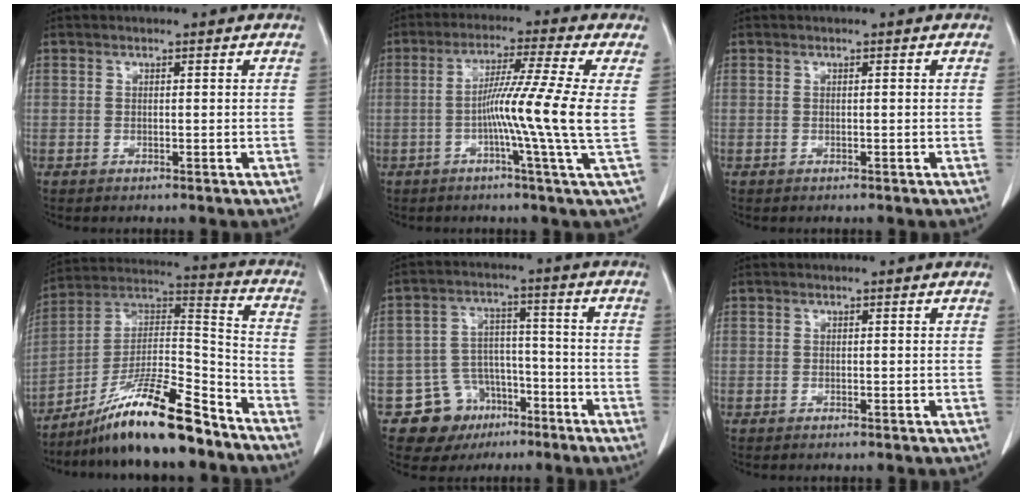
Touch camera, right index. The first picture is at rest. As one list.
[{"total": 11.8, "force": [-0.9, -2.4, 11.5], "torque": [-0.197, -0.004, -0.025]}, {"total": 0.0}, {"total": 17.5, "force": [-13.3, 2.0, 11.3], "torque": [-0.201, 0.010, -0.232]}, {"total": 8.9, "force": [-5.0, 7.2, 1.8], "torque": [-0.022, 0.029, -0.070]}, {"total": 0.0}]